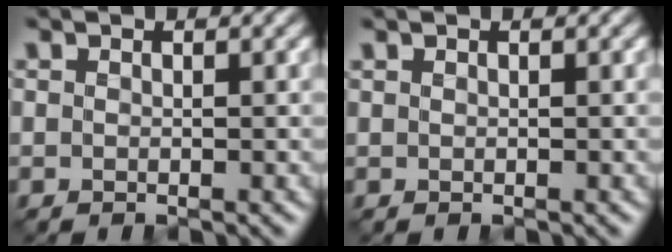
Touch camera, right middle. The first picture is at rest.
{"total": 0.0}